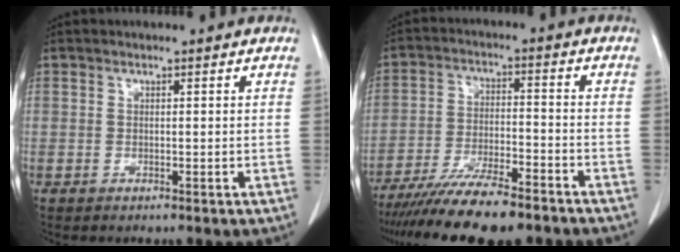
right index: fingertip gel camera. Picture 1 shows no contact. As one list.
[{"total": 14.4, "force": [-12.0, 2.0, 7.6], "torque": [-0.132, -0.019, -0.196]}]